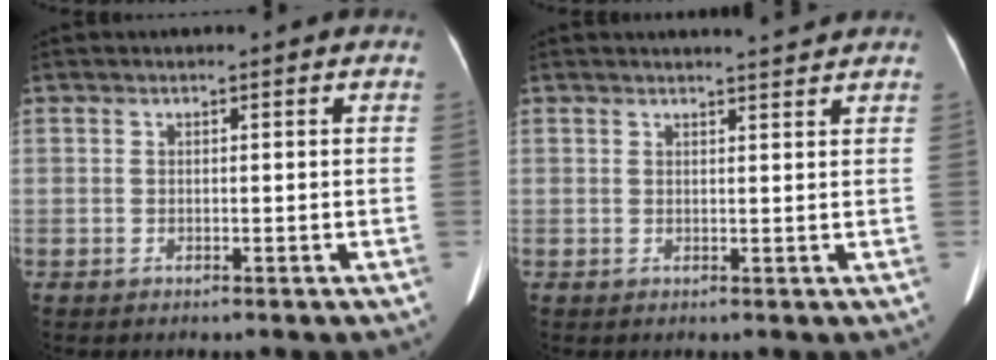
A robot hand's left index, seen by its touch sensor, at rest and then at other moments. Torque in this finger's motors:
{"motor_torque": [0.00, -0.31, -0.03, 0.01]}